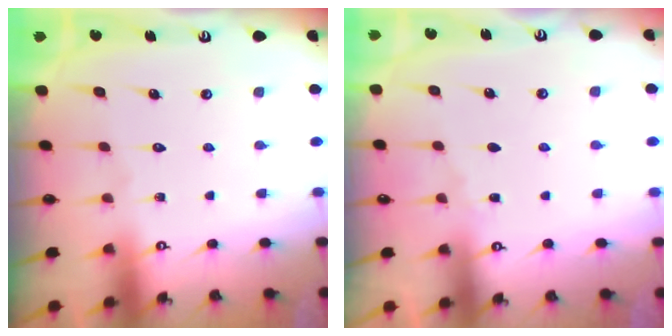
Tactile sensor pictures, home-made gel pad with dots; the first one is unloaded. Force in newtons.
{"total": 3.8, "press": 3.7, "slide": 0.4}